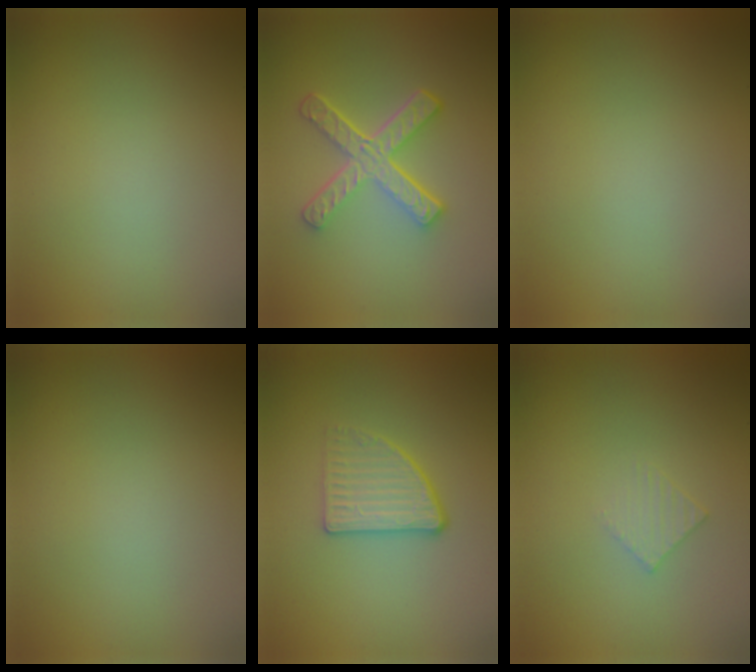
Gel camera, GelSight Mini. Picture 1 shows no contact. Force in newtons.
{"total": 4.9, "press": 3.5, "slide": 3.4}
{"total": 0.0}
{"total": 0.0}
{"total": 2.8, "press": 2.5, "slide": 1.2}
{"total": 1.1, "press": 1.1, "slide": 0.0}